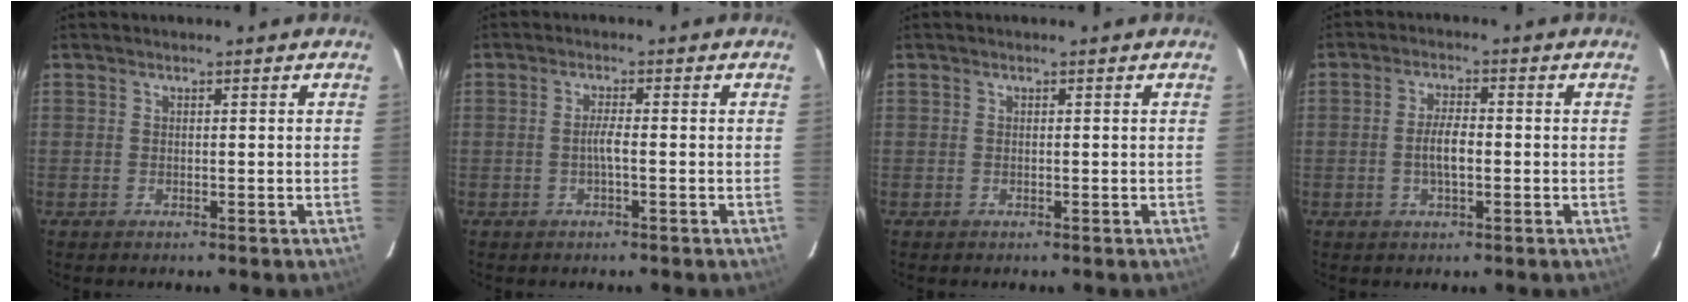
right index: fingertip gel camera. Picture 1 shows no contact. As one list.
[{"total": 1.8, "force": [-0.6, -0.1, 1.7], "torque": [-0.034, 0.001, -0.013]}, {"total": 0.0}, {"total": 4.3, "force": [-0.8, 1.5, 4.0], "torque": [-0.076, 0.002, -0.013]}]